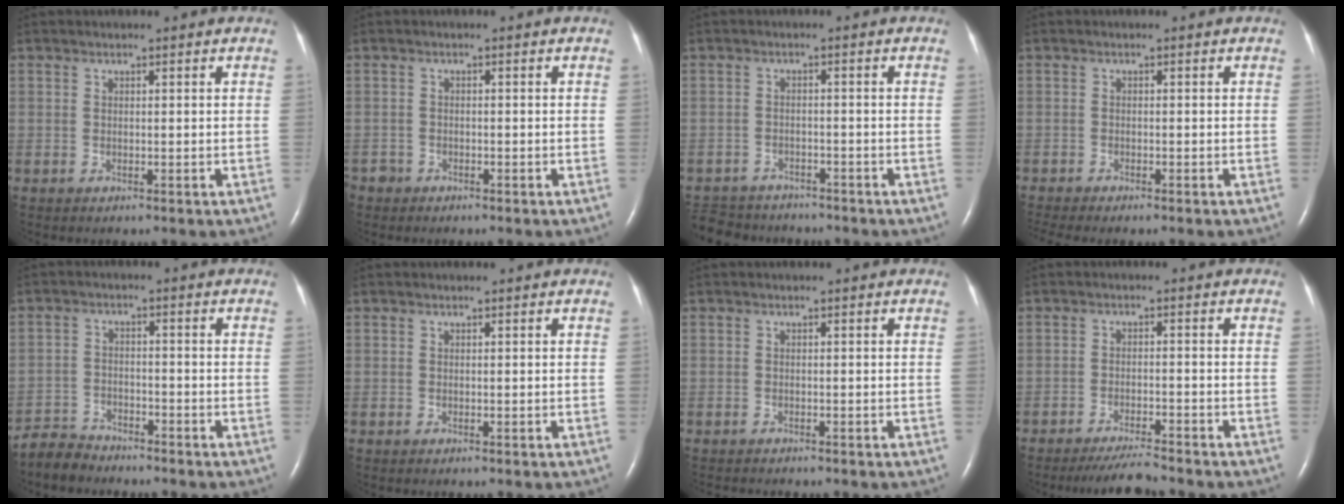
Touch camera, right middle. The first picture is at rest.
{"total": 1.5, "force": [-1.1, 0.9, -0.2], "torque": [-0.004, 0.005, -0.023]}
{"total": 8.5, "force": [-7.8, 3.0, 1.6], "torque": [-0.037, 0.000, -0.116]}
{"total": 5.3, "force": [-4.5, 0.7, 2.7], "torque": [-0.037, -0.007, -0.065]}
{"total": 4.2, "force": [-4.1, 1.0, -0.4], "torque": [0.003, -0.010, -0.078]}
{"total": 0.0}
{"total": 2.0, "force": [-1.9, 0.2, 0.6], "torque": [-0.011, -0.006, -0.024]}
{"total": 4.7, "force": [-4.4, -0.3, 1.5], "torque": [-0.030, -0.019, -0.079]}